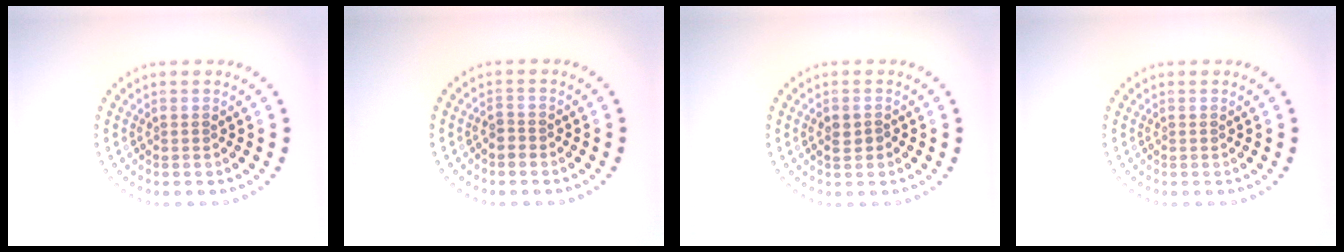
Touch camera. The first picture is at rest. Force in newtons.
{"total": 0.8, "press": 0.6, "slide": 0.5}
{"total": 1.5, "press": 1.5, "slide": 0.1}
{"total": 0.0}